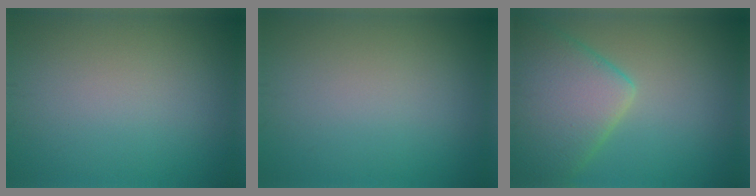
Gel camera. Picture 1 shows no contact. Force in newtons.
{"total": 0.0}
{"total": 8.2, "press": 8.2, "slide": 0.5}